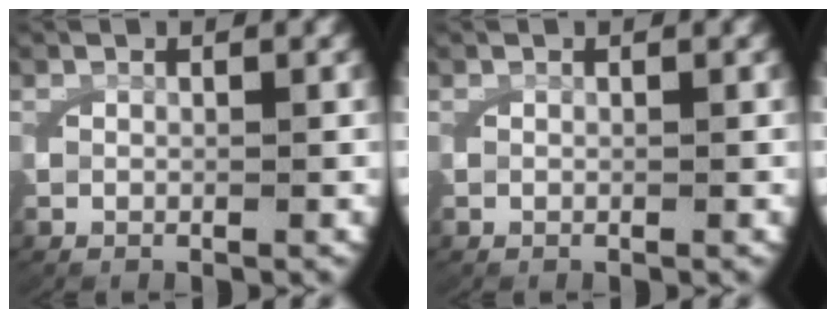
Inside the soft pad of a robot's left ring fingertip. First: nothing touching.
{"total": 0.0}